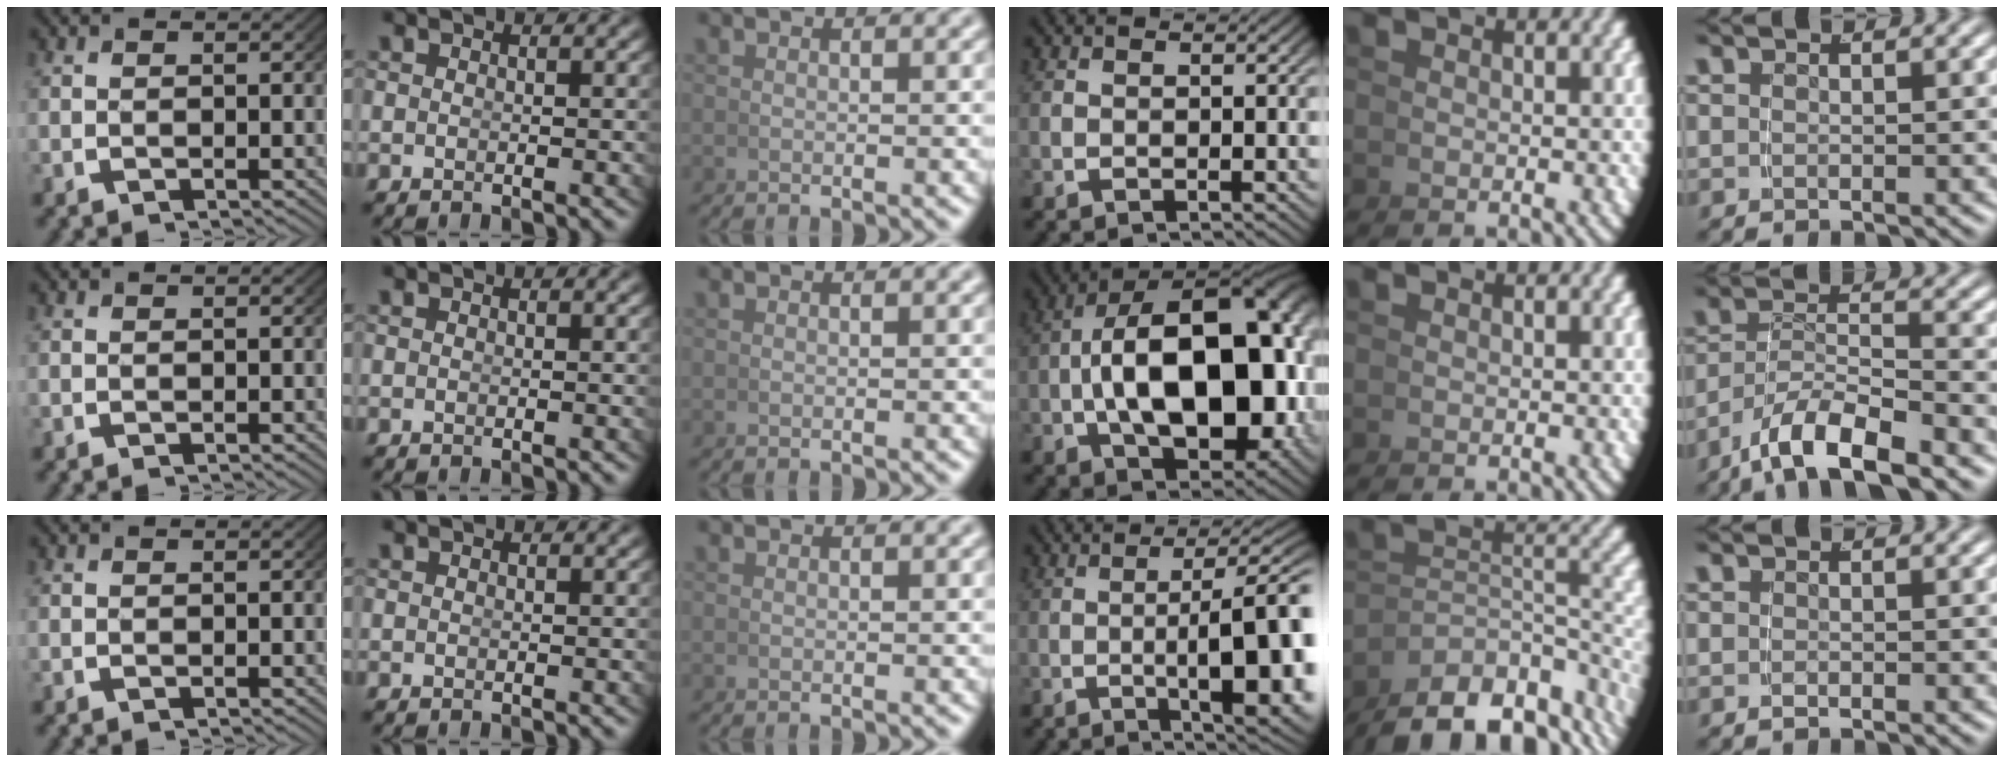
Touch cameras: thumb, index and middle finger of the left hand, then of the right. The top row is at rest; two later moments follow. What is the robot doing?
{"motion": "grasp_and_lifting", "object": "whiteboard"}